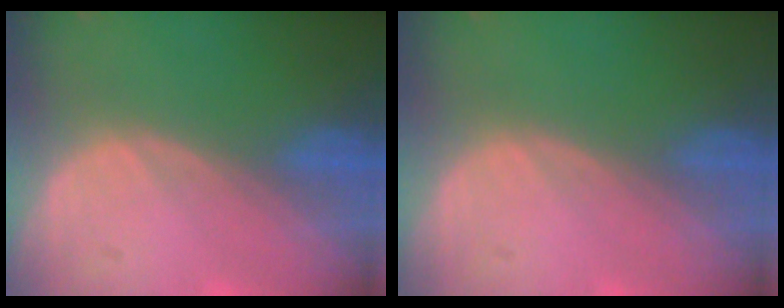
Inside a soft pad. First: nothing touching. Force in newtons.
{"total": 0.0}